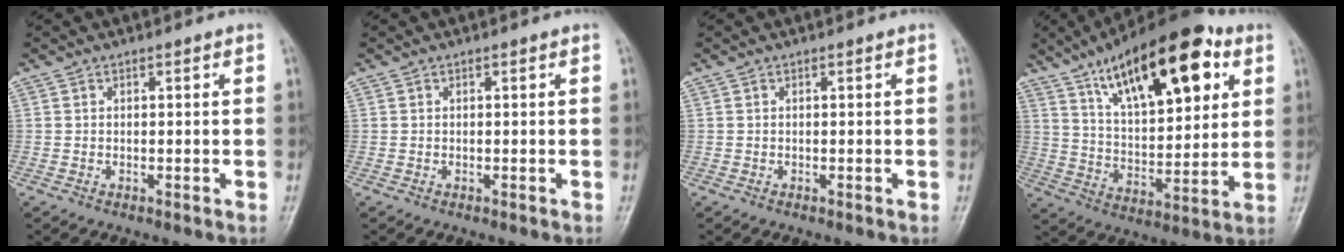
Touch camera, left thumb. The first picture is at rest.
{"total": 0.0}
{"total": 0.0}
{"total": 23.2, "force": [11.4, 9.4, 17.9], "torque": [-0.248, -0.027, 0.189]}